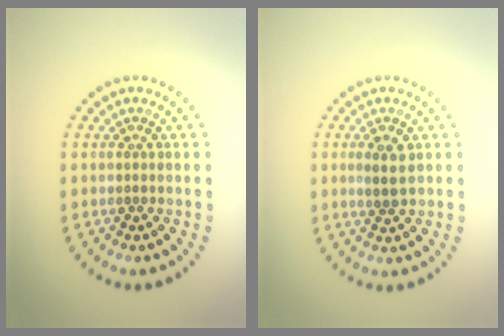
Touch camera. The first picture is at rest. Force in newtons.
{"total": 2.1, "press": 2.1, "slide": 0.5}